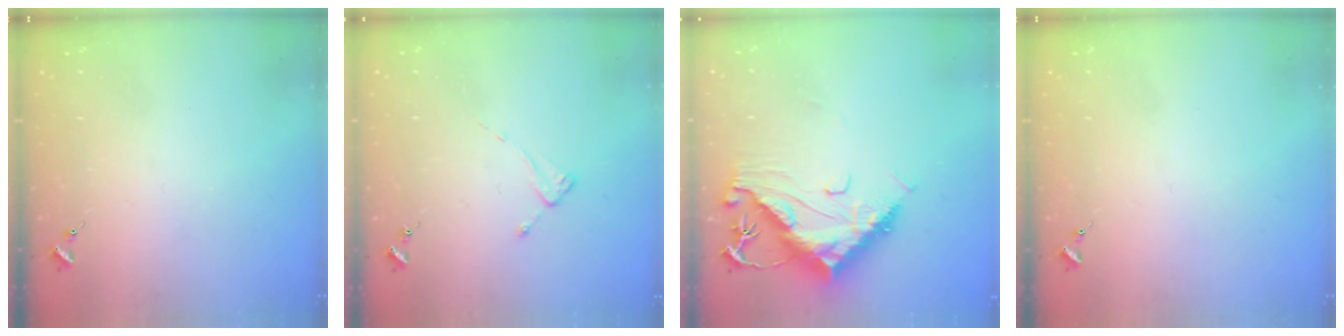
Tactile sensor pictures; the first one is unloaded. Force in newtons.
{"total": 2.0, "press": 2.0, "slide": 0.3}
{"total": 14.6, "press": 14.5, "slide": 1.5}
{"total": 0.0}